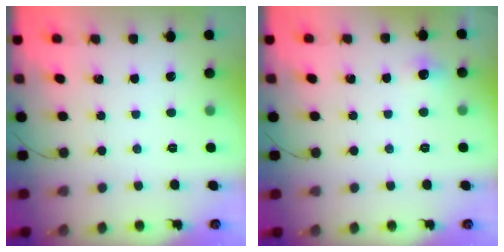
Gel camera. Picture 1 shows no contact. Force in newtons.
{"total": 4.8, "press": 4.5, "slide": 1.5}